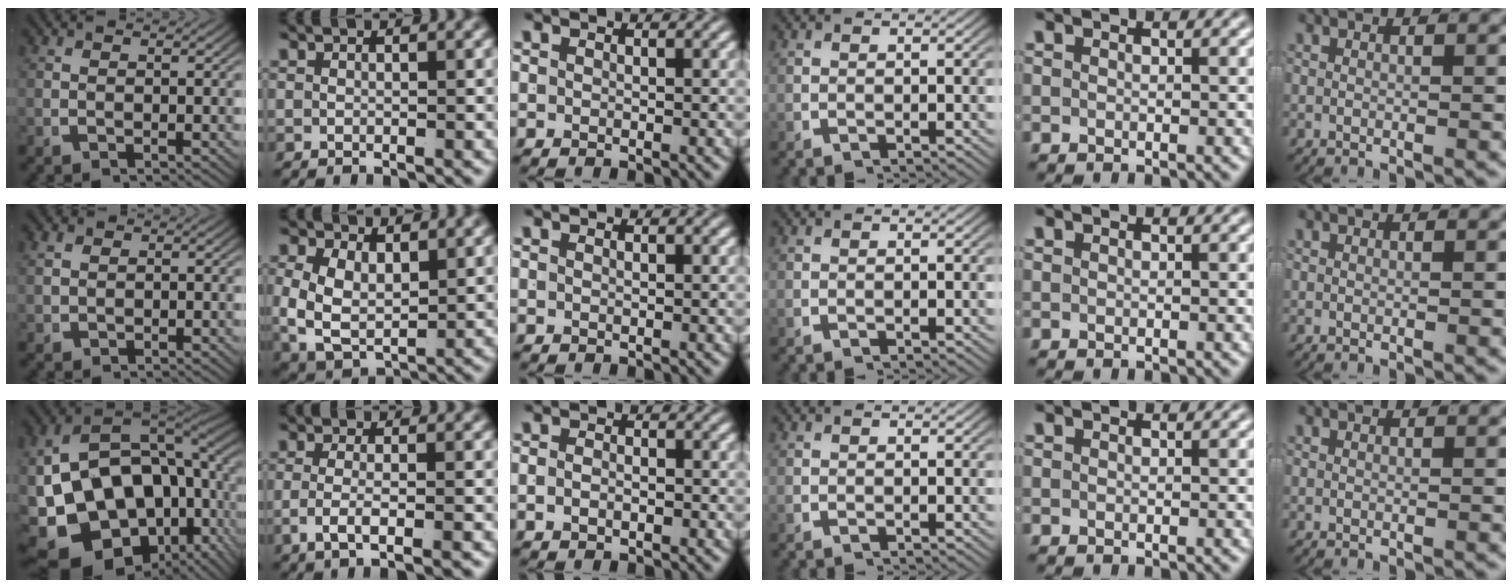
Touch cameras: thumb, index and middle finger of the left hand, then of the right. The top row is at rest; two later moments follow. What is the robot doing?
{"motion": "lift_and_place", "object": "shorts"}